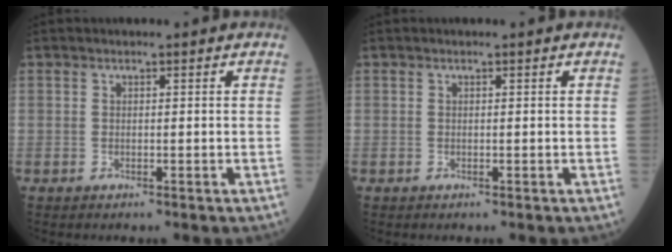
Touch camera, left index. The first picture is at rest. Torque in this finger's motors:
{"motor_torque": [-0.03, 0.05, 0.00, 0.00]}